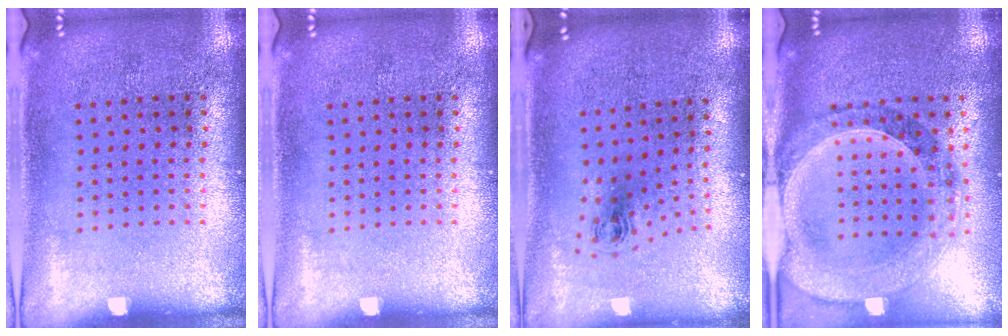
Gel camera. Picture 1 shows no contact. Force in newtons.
{"total": 0.0}
{"total": 0.9, "press": 0.4, "slide": 0.8}
{"total": 1.4, "press": 1.4, "slide": 0.3}